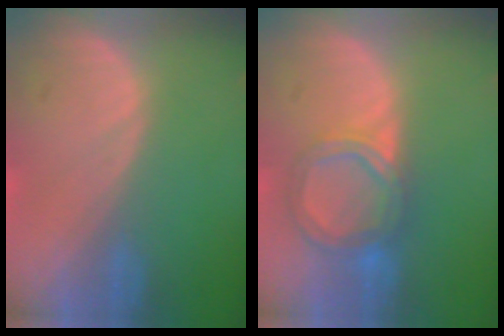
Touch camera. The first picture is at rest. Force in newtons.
{"total": 6.5, "press": 5.7, "slide": 3.0}